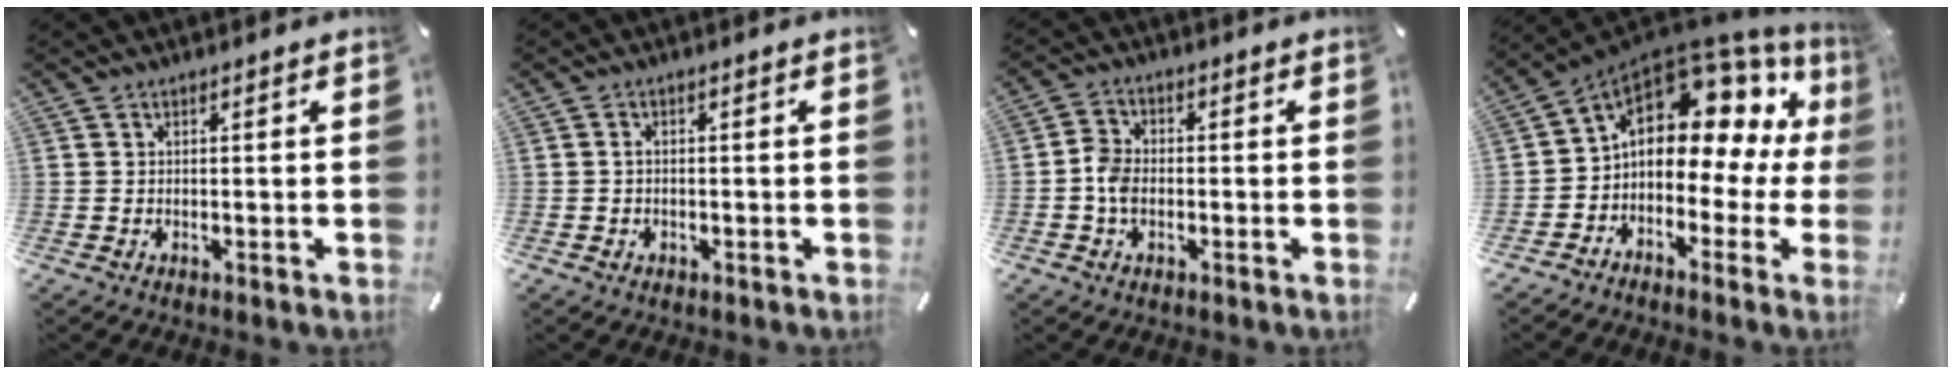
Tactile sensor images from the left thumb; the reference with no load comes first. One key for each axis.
{"total": 1.4, "fx": -0.3, "fy": 1.0, "fz": 0.9, "tx": -0.019, "ty": 0.004, "tz": -0.008}
{"total": 4.5, "fx": -1.1, "fy": 3.3, "fz": 2.8, "tx": -0.054, "ty": 0.010, "tz": -0.020}
{"total": 12.4, "fx": 4.5, "fy": 8.5, "fz": 7.9, "tx": -0.124, "ty": -0.044, "tz": 0.069}